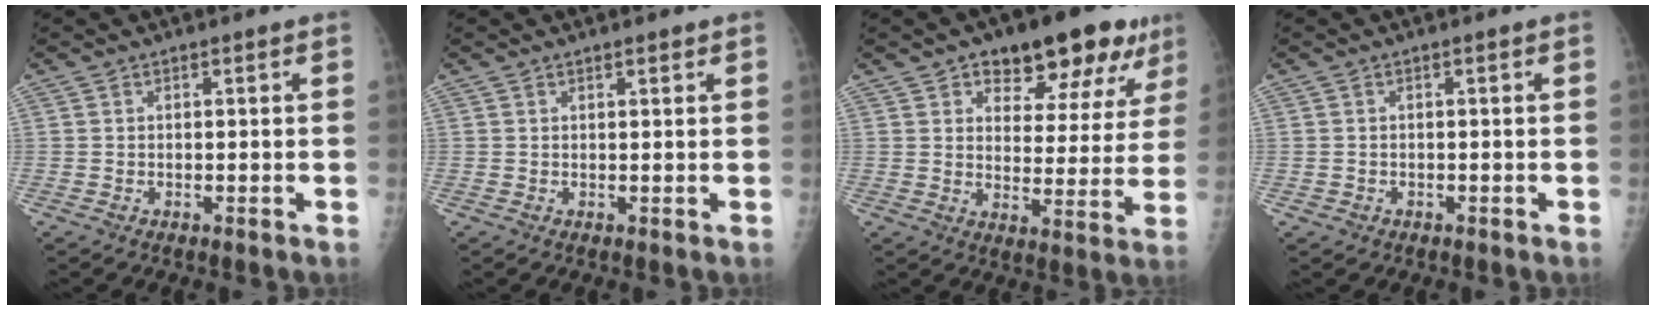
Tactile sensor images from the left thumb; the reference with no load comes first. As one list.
[{"total": 0.9, "force": [0.7, 0.2, 0.5], "torque": [-0.008, -0.003, 0.011]}, {"total": 16.4, "force": [10.1, 7.9, 10.3], "torque": [-0.079, -0.027, 0.140]}, {"total": 0.9, "force": [-0.3, 0.8, 0.1], "torque": [0.000, 0.004, -0.003]}]